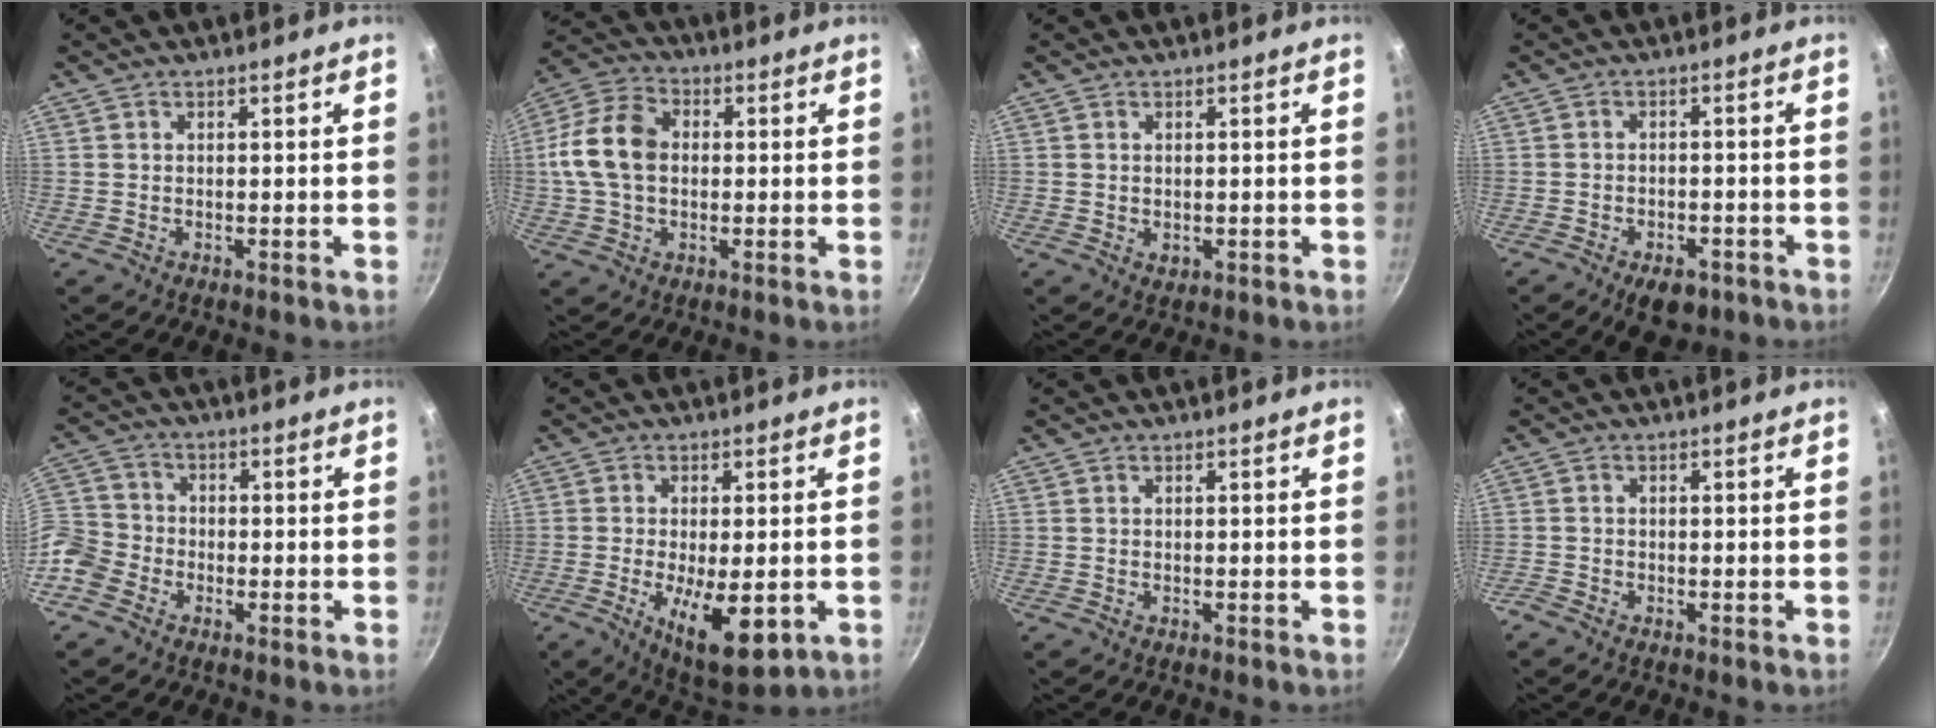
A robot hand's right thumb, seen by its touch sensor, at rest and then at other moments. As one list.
[{"total": 12.4, "force": [0.5, 8.8, 8.7], "torque": [-0.151, 0.026, -0.004]}, {"total": 1.3, "force": [0.1, 1.0, 0.8], "torque": [-0.011, -0.001, 0.003]}, {"total": 6.7, "force": [-3.3, 3.7, 4.5], "torque": [-0.050, 0.014, -0.037]}, {"total": 9.0, "force": [-4.2, 7.0, 3.7], "torque": [-0.062, 0.040, -0.101]}, {"total": 12.2, "force": [-3.0, 4.7, 10.8], "torque": [-0.161, -0.008, -0.036]}, {"total": 0.0}, {"total": 1.0, "force": [-0.9, 0.4, 0.3], "torque": [-0.016, 0.002, -0.022]}]